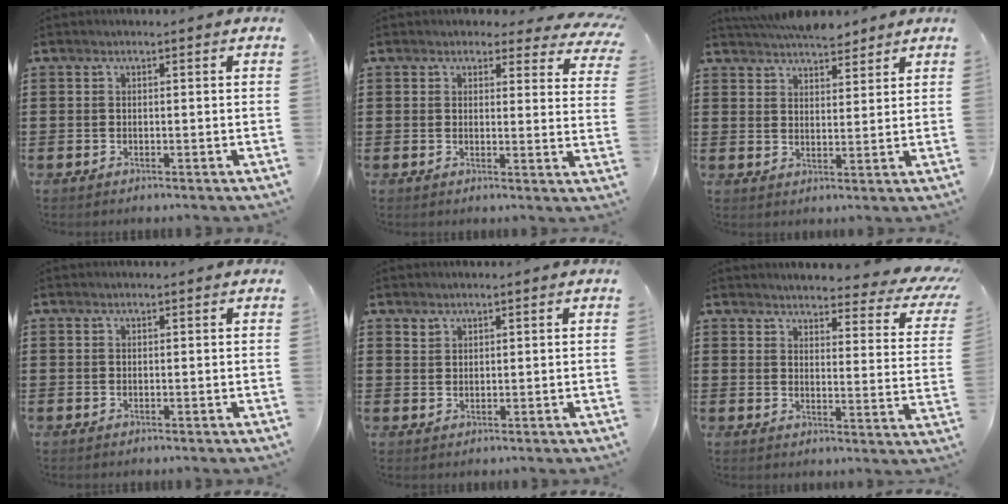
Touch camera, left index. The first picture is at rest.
{"total": 3.4, "force": [3.0, 0.9, 1.2], "torque": [-0.028, -0.008, 0.053]}
{"total": 5.5, "force": [5.1, 1.2, 1.6], "torque": [-0.043, -0.010, 0.097]}
{"total": 0.0}
{"total": 1.5, "force": [1.3, 0.8, 0.1], "torque": [-0.005, 0.001, 0.027]}
{"total": 4.4, "force": [3.9, 0.5, 2.0], "torque": [-0.042, -0.037, 0.060]}